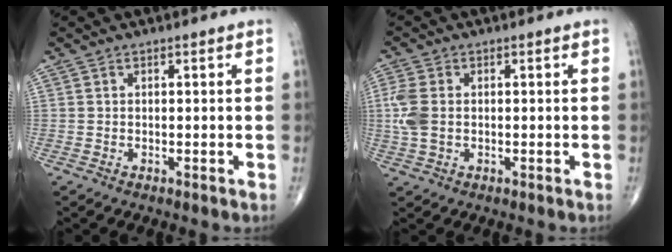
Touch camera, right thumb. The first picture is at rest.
{"total": 5.6, "force": [0.0, 3.7, 4.2], "torque": [-0.119, 0.004, 0.000]}